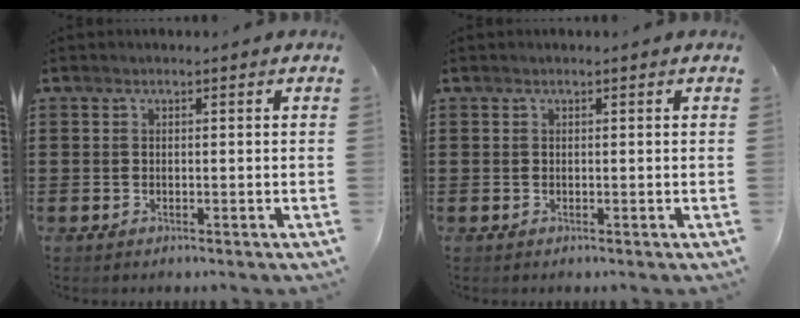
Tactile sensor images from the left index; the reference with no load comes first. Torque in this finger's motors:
{"motor_torque": [1.07, 1.06, 0.00, 0.00]}